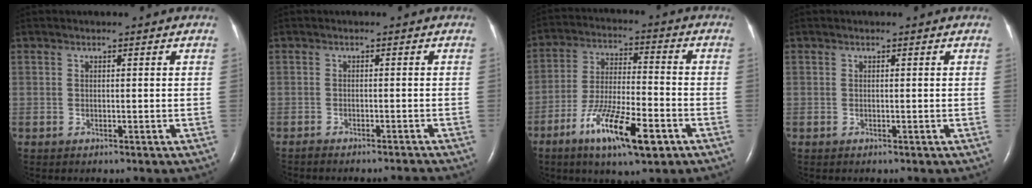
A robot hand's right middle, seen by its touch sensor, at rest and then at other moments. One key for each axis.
{"total": 2.6, "fx": -2.5, "fy": -0.7, "fz": 0.3, "tx": -0.004, "ty": -0.004, "tz": -0.036}
{"total": 12.8, "fx": -6.6, "fy": 2.5, "fz": 10.6, "tx": -0.197, "ty": -0.013, "tz": -0.112}
{"total": 0.0}